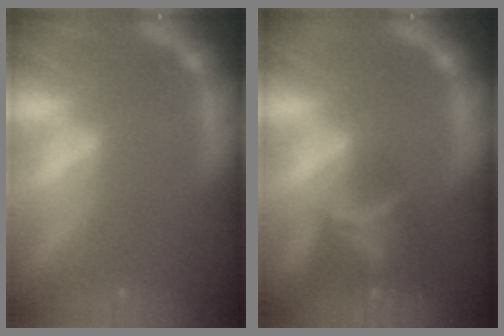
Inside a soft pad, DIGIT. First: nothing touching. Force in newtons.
{"total": 5.0}